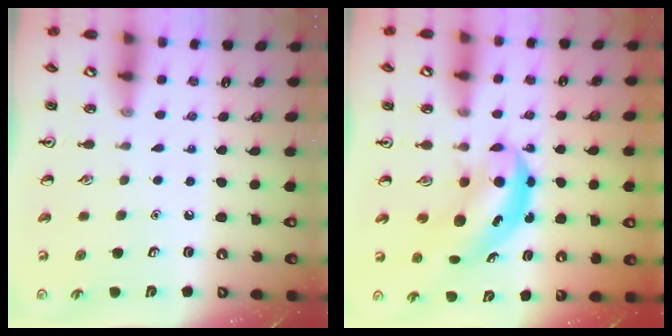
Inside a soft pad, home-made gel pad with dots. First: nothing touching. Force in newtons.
{"total": 5.6, "press": 5.5, "slide": 1.2}